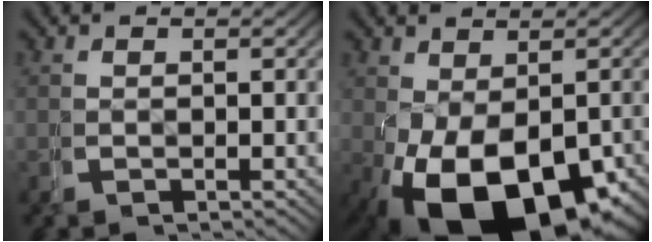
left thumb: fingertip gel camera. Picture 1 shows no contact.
{"total": 12.0, "force": [-3.9, 7.2, 8.8], "torque": [-0.168, -0.053, -0.024]}